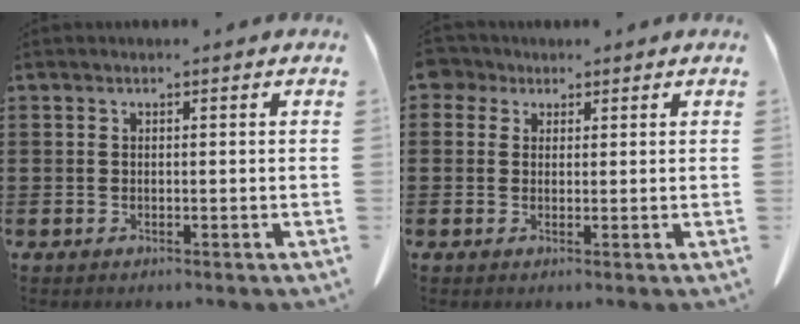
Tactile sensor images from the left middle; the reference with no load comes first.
{"total": 2.5, "force": [1.6, 1.8, 0.8], "torque": [-0.017, 0.005, 0.027]}